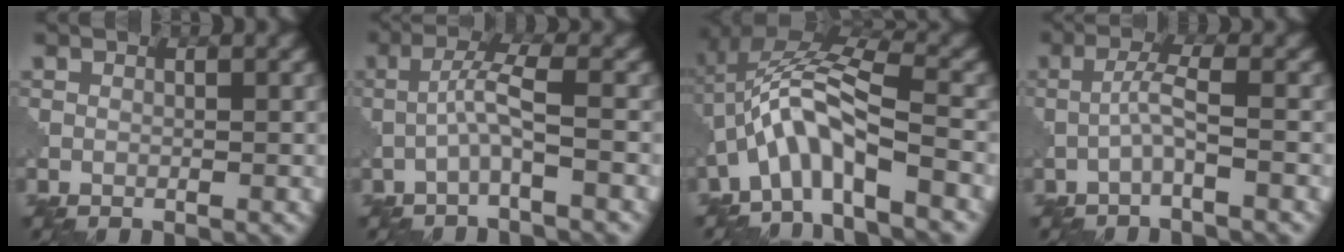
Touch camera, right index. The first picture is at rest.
{"total": 3.0, "force": [-0.9, 0.2, 2.9], "torque": [-0.059, 0.015, -0.025]}
{"total": 7.6, "force": [-2.9, 2.2, 6.6], "torque": [-0.129, 0.022, -0.066]}
{"total": 2.3, "force": [-0.8, 0.1, 2.1], "torque": [-0.044, 0.011, -0.022]}